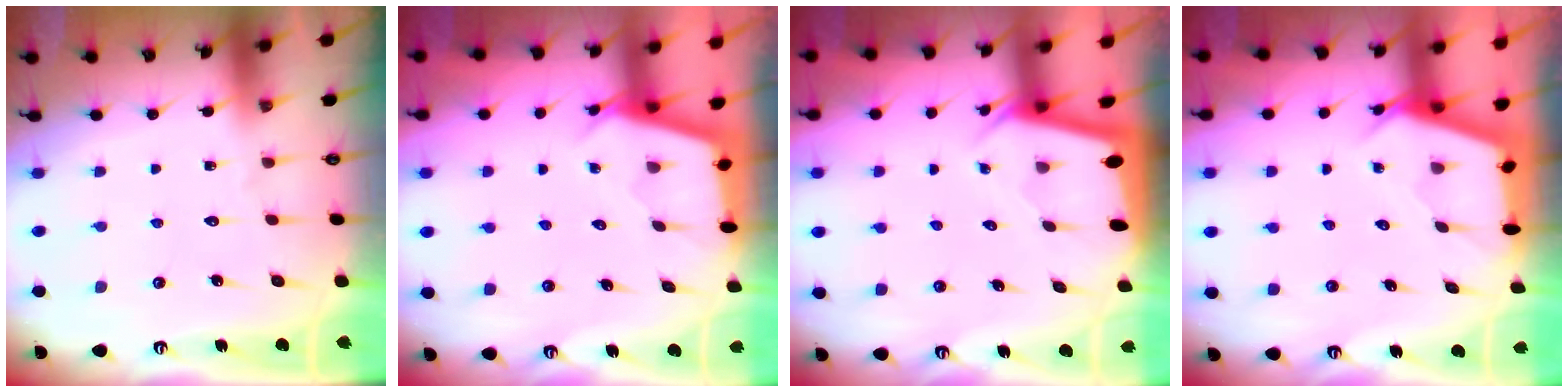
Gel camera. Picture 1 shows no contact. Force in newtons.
{"total": 2.6, "press": 2.6, "slide": 0.5}
{"total": 1.9, "press": 1.9, "slide": 0.1}
{"total": 2.9, "press": 2.9, "slide": 0.4}